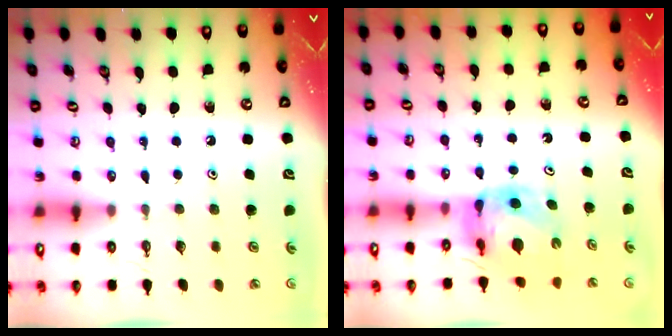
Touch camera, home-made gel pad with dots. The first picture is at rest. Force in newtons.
{"total": 6.3, "press": 6.3, "slide": 0.5}